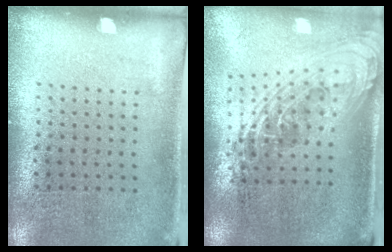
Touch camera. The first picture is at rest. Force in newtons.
{"total": 2.2, "press": 1.6, "slide": 1.5}